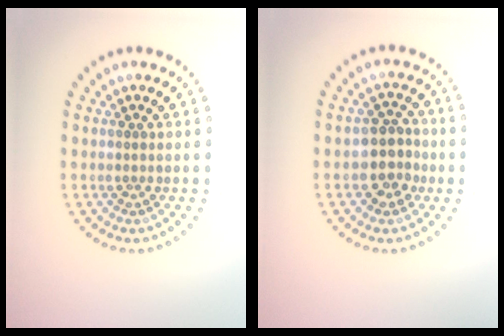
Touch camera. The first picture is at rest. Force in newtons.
{"total": 3.0, "press": 2.8, "slide": 0.8}